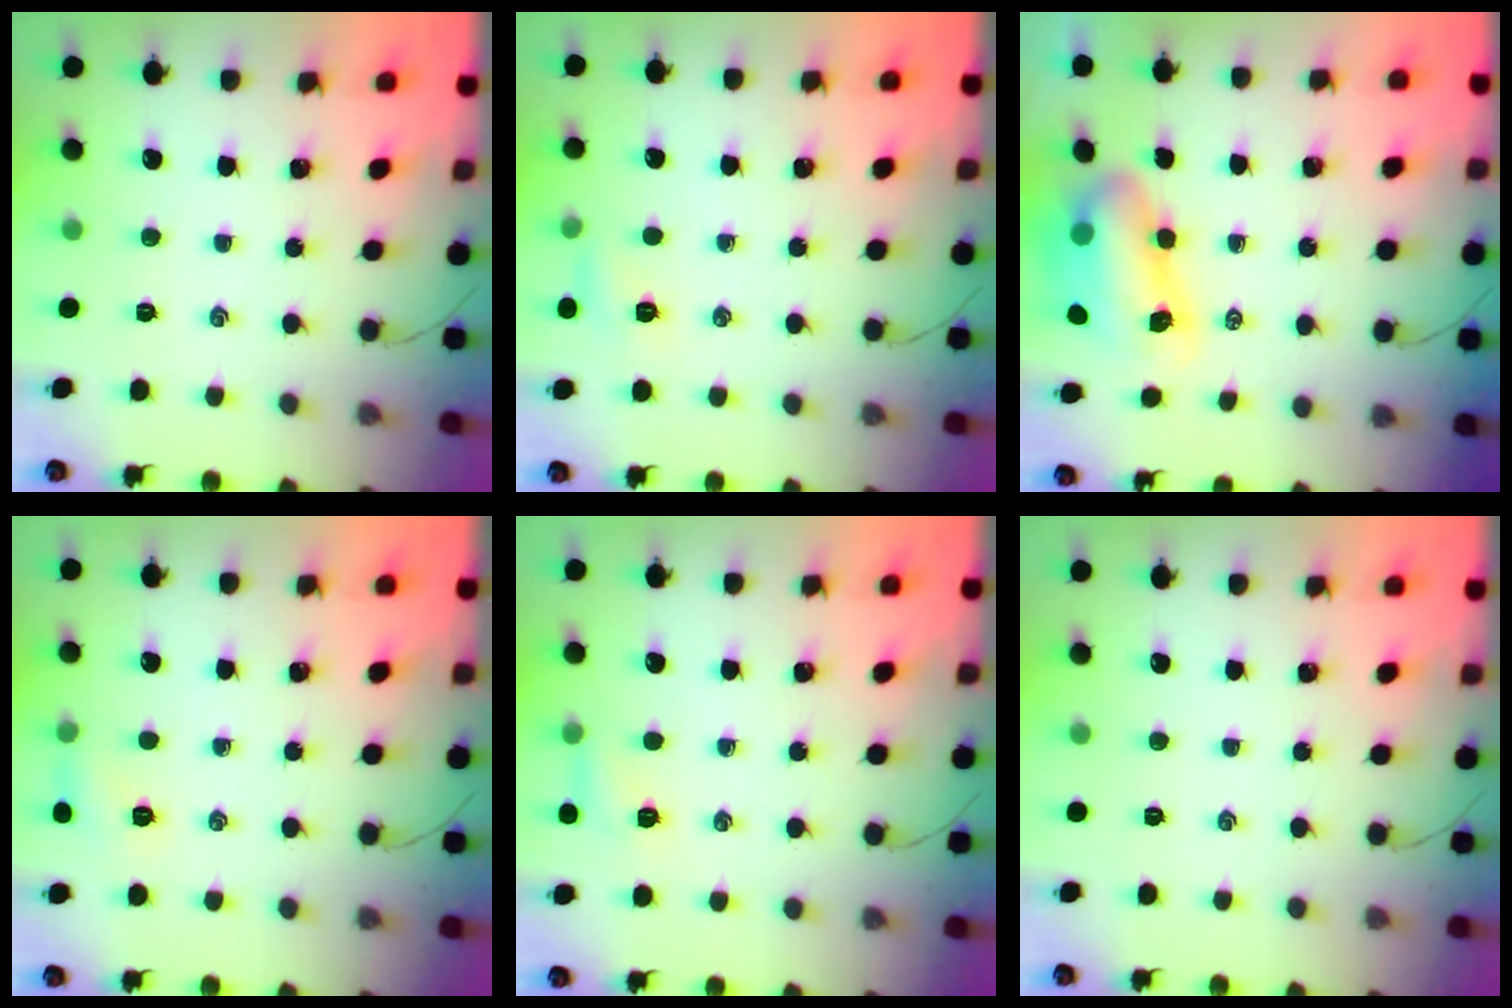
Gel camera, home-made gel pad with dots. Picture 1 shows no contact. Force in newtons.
{"total": 6.2, "press": 6.0, "slide": 1.3}
{"total": 9.9, "press": 9.5, "slide": 2.7}
{"total": 6.6, "press": 6.4, "slide": 1.7}
{"total": 5.4, "press": 5.1, "slide": 1.6}
{"total": 0.0}